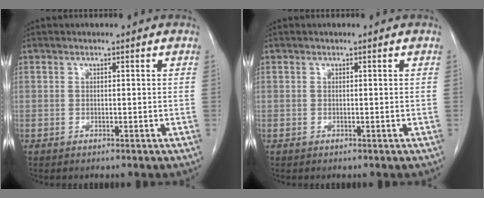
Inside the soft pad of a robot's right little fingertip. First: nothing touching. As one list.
[{"total": 0.0}]